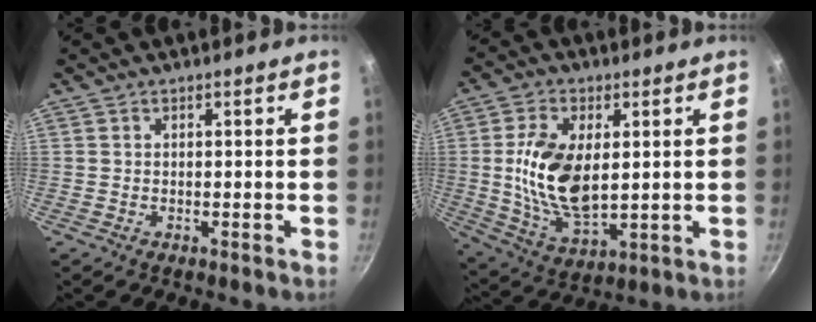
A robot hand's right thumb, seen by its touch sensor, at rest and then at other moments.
{"total": 14.6, "force": [1.6, 8.0, 12.1], "torque": [-0.222, -0.011, 0.037]}